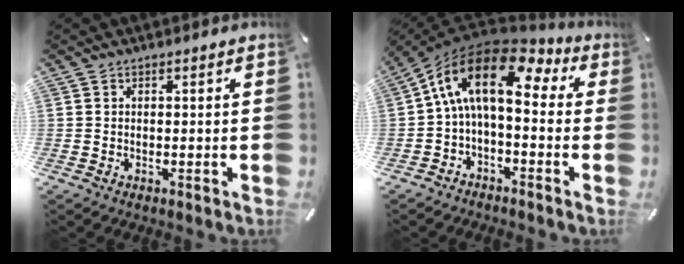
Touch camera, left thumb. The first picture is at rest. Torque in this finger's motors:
{"motor_torque": [0.36, 1.88, 2.61, -0.16, 0.77]}